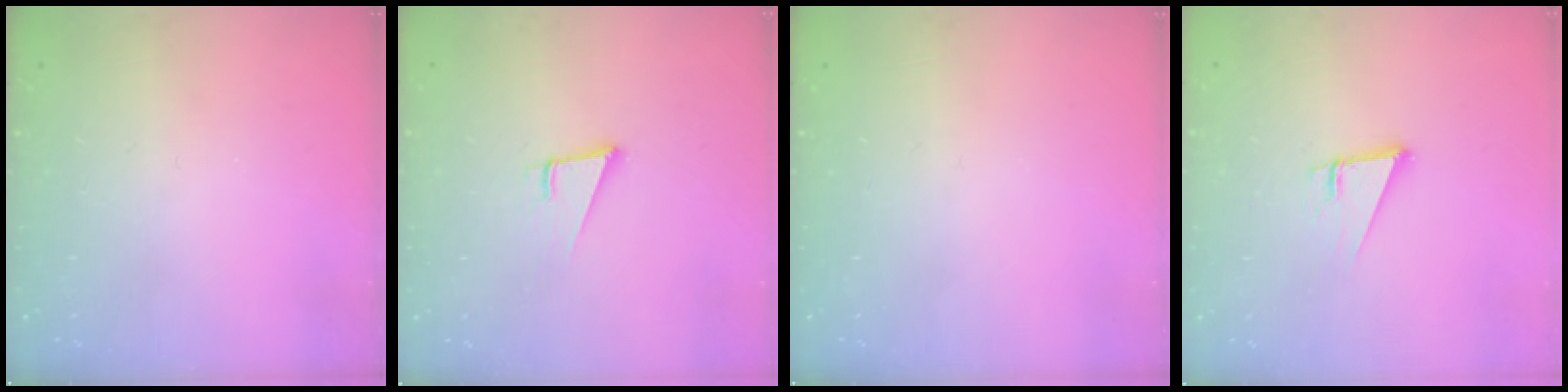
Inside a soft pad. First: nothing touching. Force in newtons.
{"total": 4.4, "press": 3.8, "slide": 2.3}
{"total": 0.0}
{"total": 3.6, "press": 3.6, "slide": 0.3}